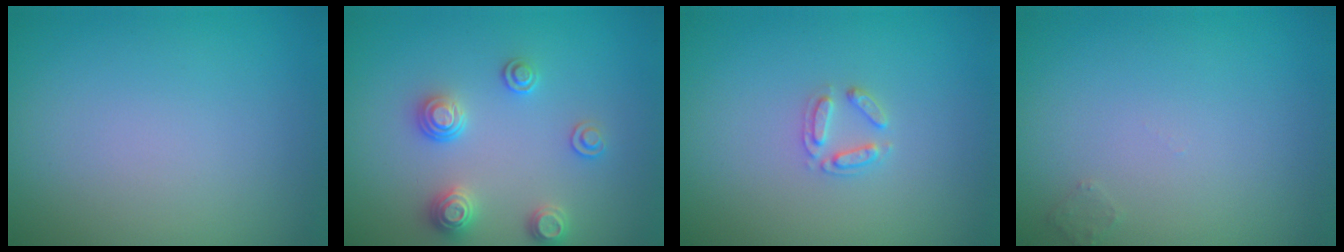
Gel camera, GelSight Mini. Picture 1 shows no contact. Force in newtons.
{"total": 2.6, "press": 2.6, "slide": 0.4}
{"total": 1.7, "press": 1.7, "slide": 0.2}
{"total": 0.7, "press": 0.7, "slide": 0.0}